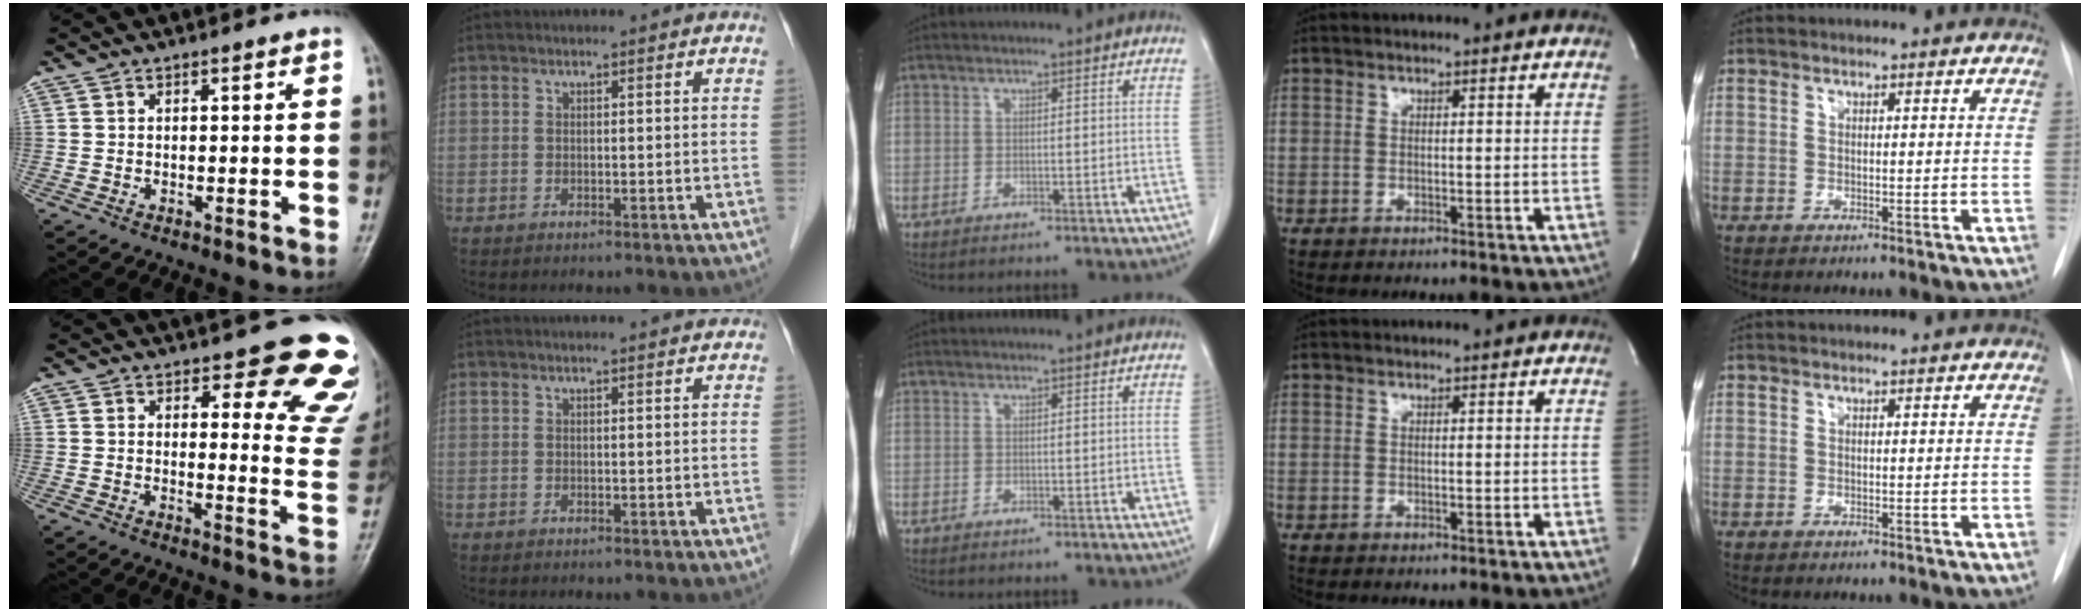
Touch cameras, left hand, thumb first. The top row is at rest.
{"thumb": {"total": 14.3, "force": [10.2, 5.0, 8.7], "torque": [-0.042, -0.071, 0.100]}, "index": {"total": 2.6, "force": [2.4, 0.2, 0.8], "torque": [-0.013, 0.010, 0.024]}}